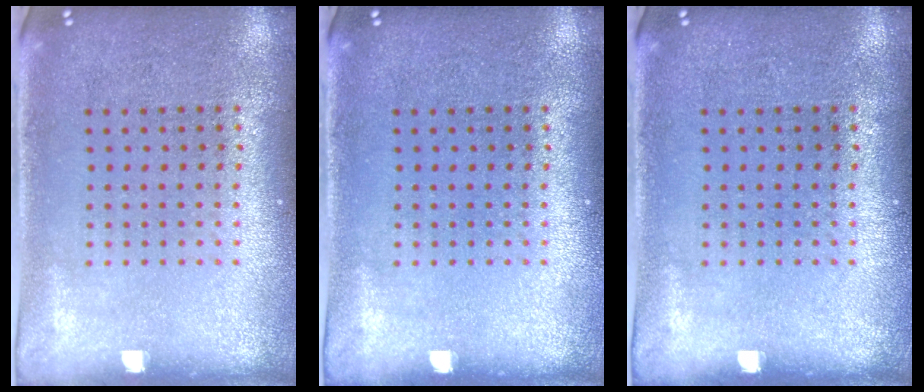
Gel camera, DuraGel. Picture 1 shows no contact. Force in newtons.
{"total": 0.0}
{"total": 0.0}